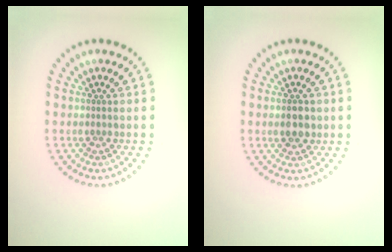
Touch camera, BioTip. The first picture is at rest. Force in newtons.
{"total": 2.1, "press": 2.1, "slide": 0.3}